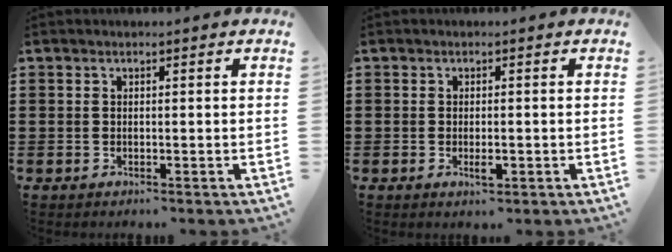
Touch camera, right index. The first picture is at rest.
{"total": 1.9, "force": [-0.5, 0.6, 1.7], "torque": [-0.030, -0.001, -0.009]}